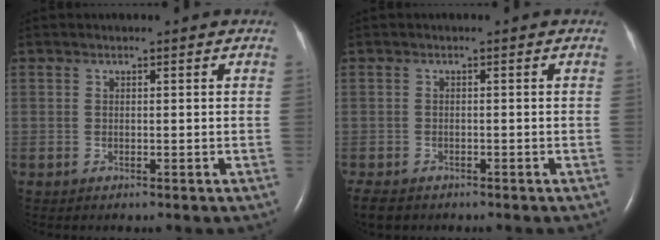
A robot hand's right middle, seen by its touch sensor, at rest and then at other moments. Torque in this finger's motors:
{"motor_torque": [0.00, 0.00, 0.00, 0.00]}